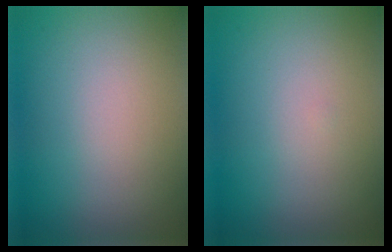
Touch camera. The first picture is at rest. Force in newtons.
{"total": 0.0}